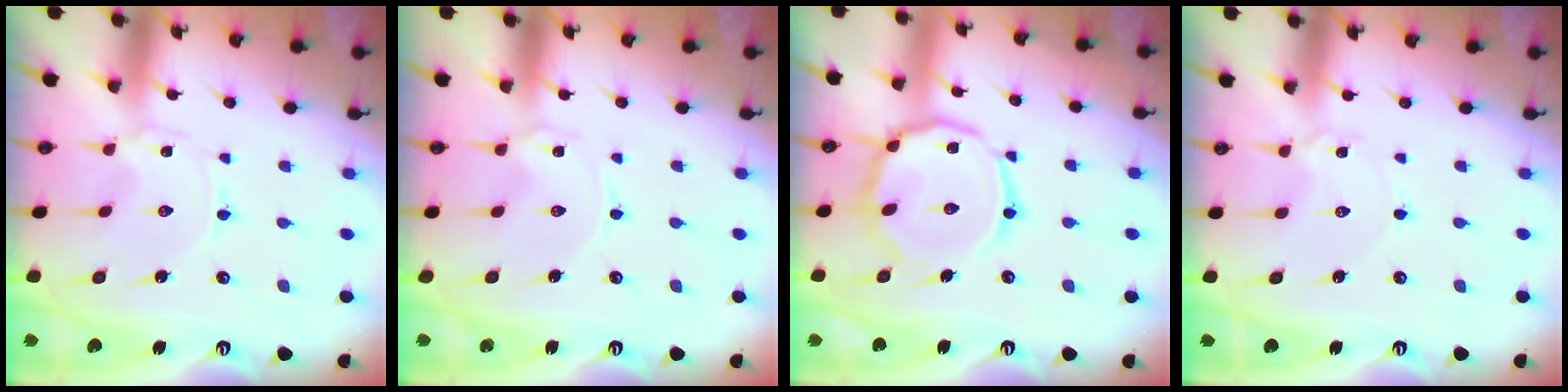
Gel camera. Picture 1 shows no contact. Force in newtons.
{"total": 0.0}
{"total": 15.0, "press": 14.9, "slide": 1.0}
{"total": 2.4, "press": 2.4, "slide": 0.3}